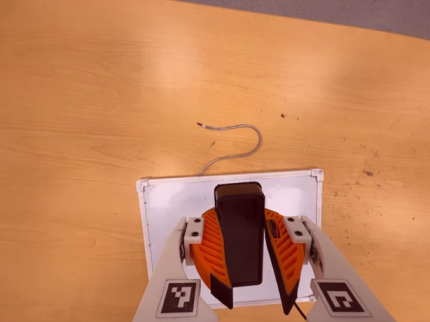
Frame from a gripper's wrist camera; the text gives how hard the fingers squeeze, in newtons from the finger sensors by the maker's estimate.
{"total": 11.5, "left": 10.4, "right": 12.6}